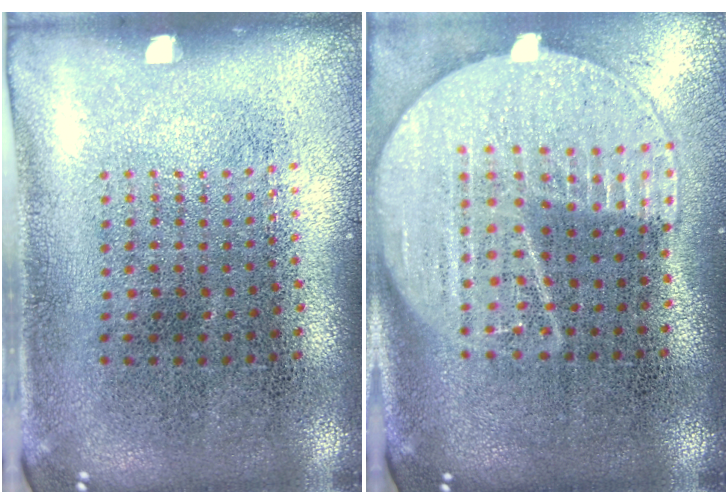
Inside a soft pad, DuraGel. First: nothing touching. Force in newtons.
{"total": 2.0, "press": 1.8, "slide": 1.0}